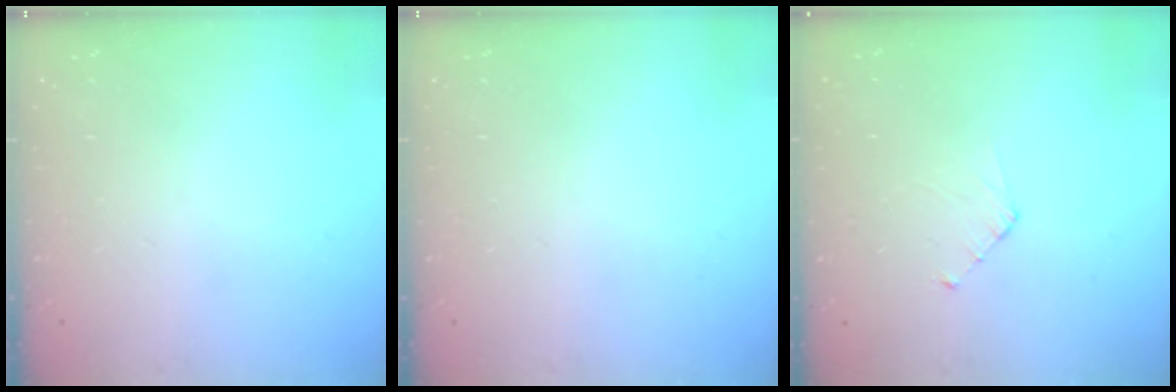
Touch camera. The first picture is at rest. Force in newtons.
{"total": 0.0}
{"total": 3.6, "press": 3.6, "slide": 0.3}